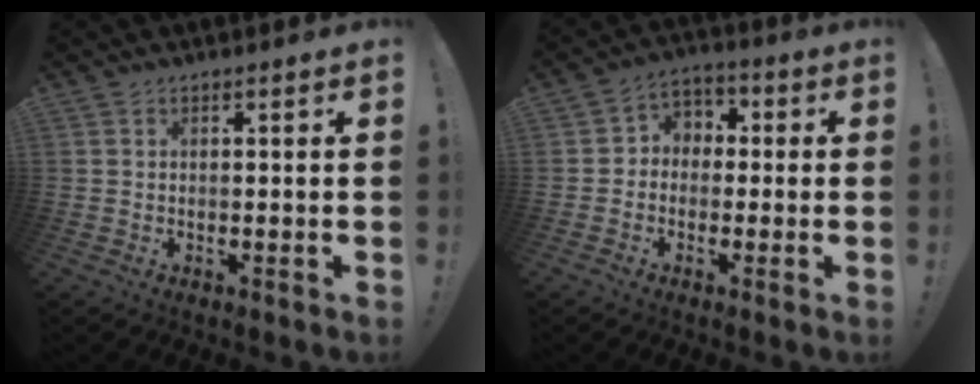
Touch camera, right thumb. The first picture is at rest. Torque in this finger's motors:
{"motor_torque": [0.94, 0.69, 0.11, 0.11, -0.01]}